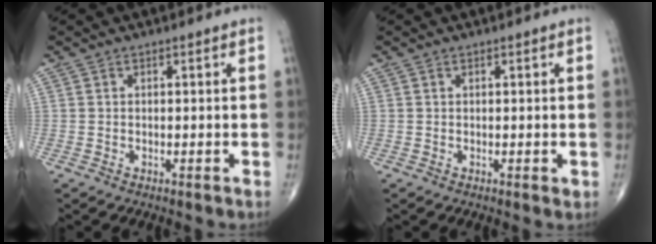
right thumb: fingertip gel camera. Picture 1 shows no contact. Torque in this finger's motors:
{"motor_torque": [-0.29, 0.04, -0.14, -0.05, 0.01]}